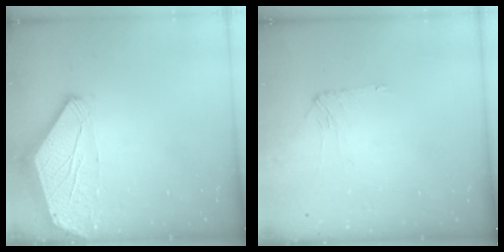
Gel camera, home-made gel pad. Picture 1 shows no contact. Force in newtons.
{"total": 2.8, "press": 2.7, "slide": 0.5}